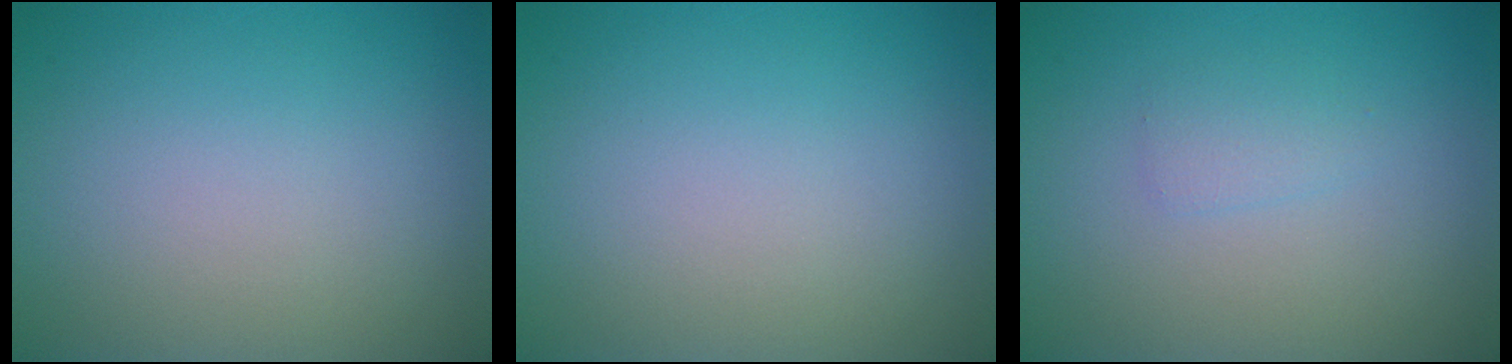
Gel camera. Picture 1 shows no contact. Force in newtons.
{"total": 0.0}
{"total": 1.1, "press": 1.1, "slide": 0.0}